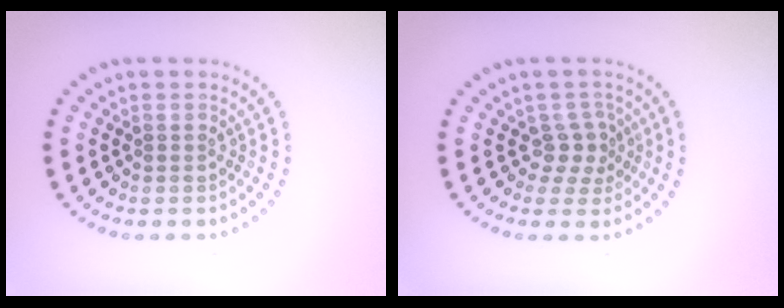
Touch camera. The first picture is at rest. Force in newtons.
{"total": 2.3, "press": 1.6, "slide": 1.6}